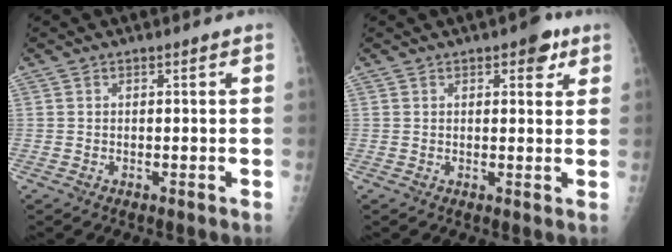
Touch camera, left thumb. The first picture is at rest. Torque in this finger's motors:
{"motor_torque": [1.31, 1.12, 0.16, -0.17, 0.00]}